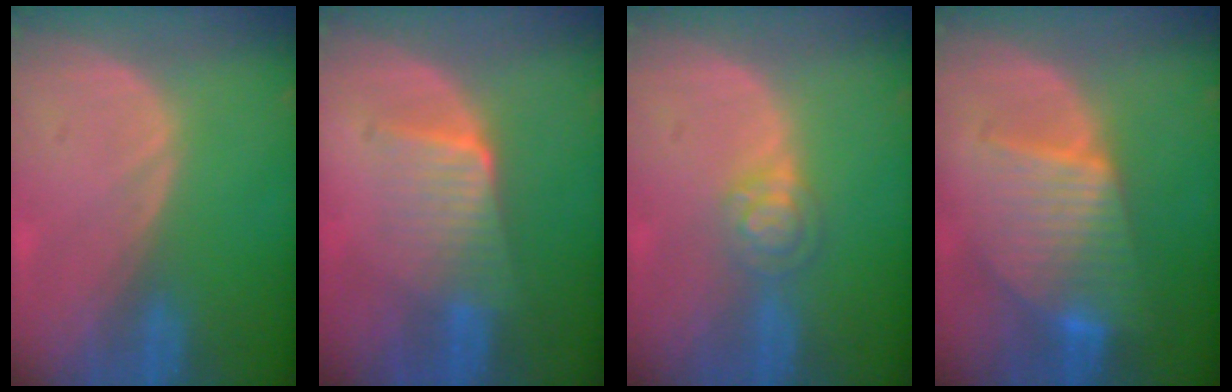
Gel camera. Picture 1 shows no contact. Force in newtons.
{"total": 6.8, "press": 5.9, "slide": 3.3}
{"total": 4.0, "press": 3.6, "slide": 1.7}
{"total": 8.4, "press": 8.4, "slide": 0.5}